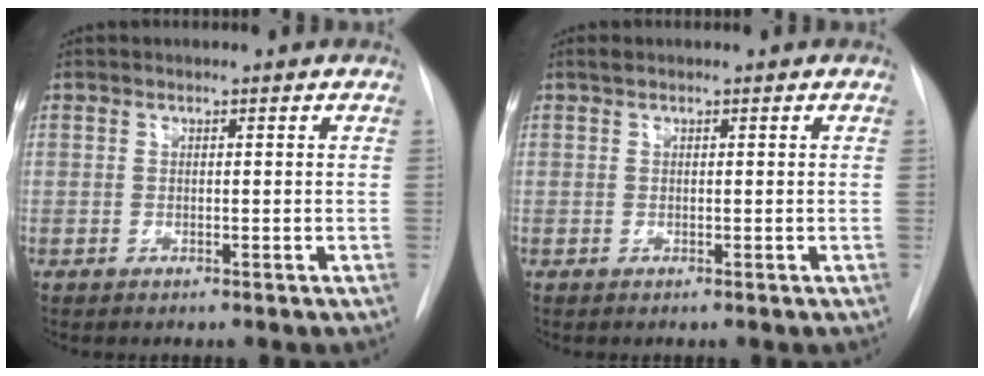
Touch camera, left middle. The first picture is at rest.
{"total": 0.6, "force": [0.5, 0.2, 0.3], "torque": [-0.010, 0.011, 0.010]}